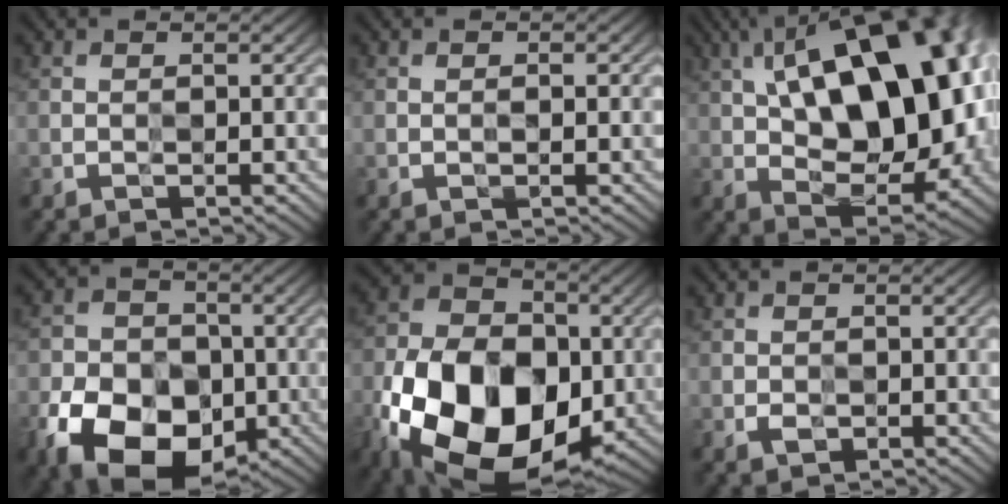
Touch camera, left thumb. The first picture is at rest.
{"total": 0.7, "force": [-0.1, 0.1, 0.7], "torque": [-0.011, -0.001, -0.002]}
{"total": 21.6, "force": [5.5, 11.0, 17.8], "torque": [-0.276, 0.047, 0.077]}
{"total": 14.5, "force": [-6.3, 9.7, 8.7], "torque": [-0.177, -0.038, -0.115]}
{"total": 20.0, "force": [-6.8, 13.2, 13.4], "torque": [-0.275, -0.037, -0.120]}
{"total": 1.2, "force": [-0.4, 0.9, 0.6], "torque": [-0.010, -0.004, -0.009]}